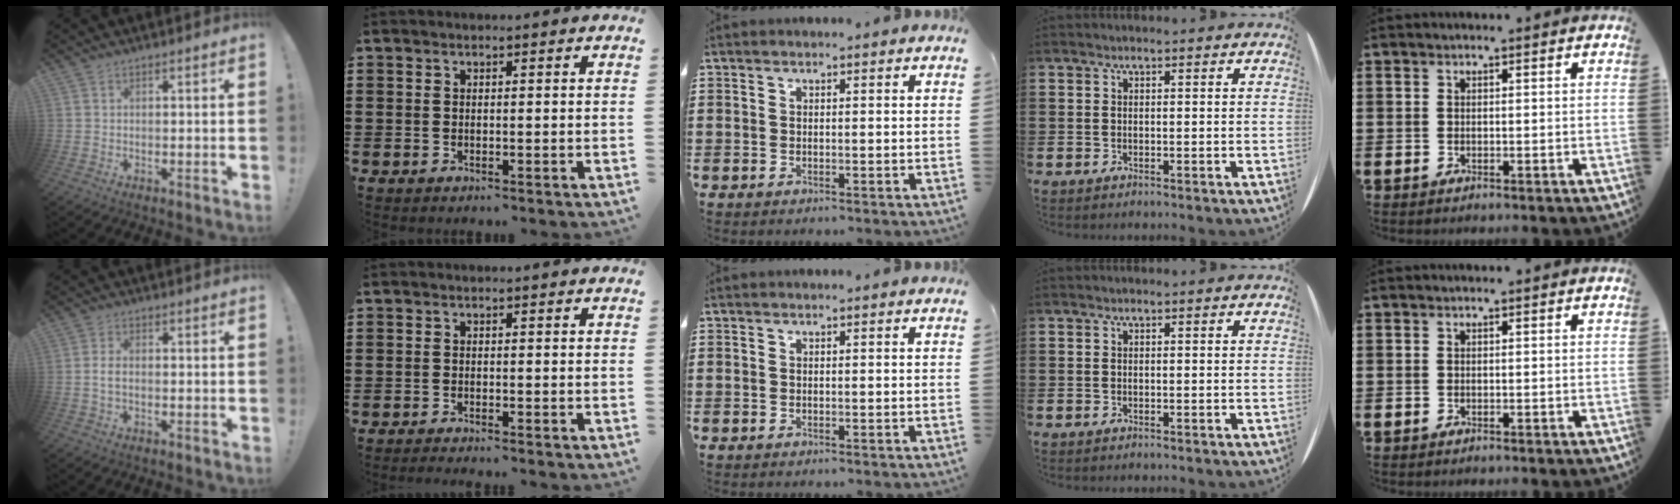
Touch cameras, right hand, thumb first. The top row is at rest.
{"thumb": {"total": 2.8, "force": [-0.4, 1.4, 2.4], "torque": [-0.049, 0.004, -0.009]}, "index": {"total": 0.9, "force": [-0.9, -0.1, 0.0], "torque": [-0.002, 0.000, -0.017]}}